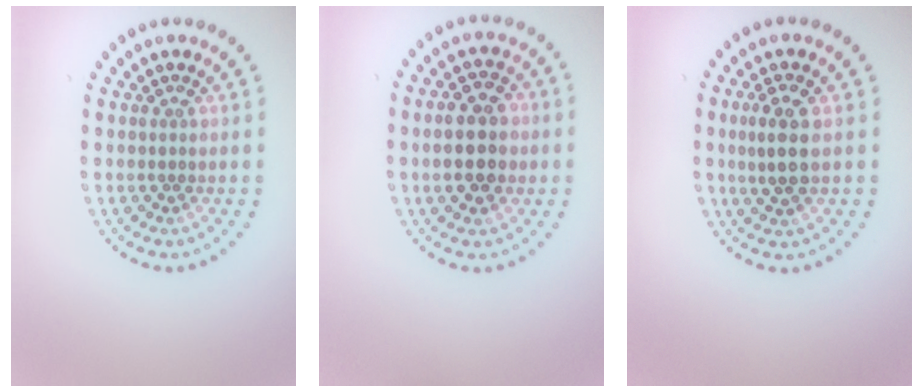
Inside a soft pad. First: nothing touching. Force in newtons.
{"total": 4.6, "press": 4.6, "slide": 0.2}
{"total": 2.7, "press": 2.5, "slide": 0.9}